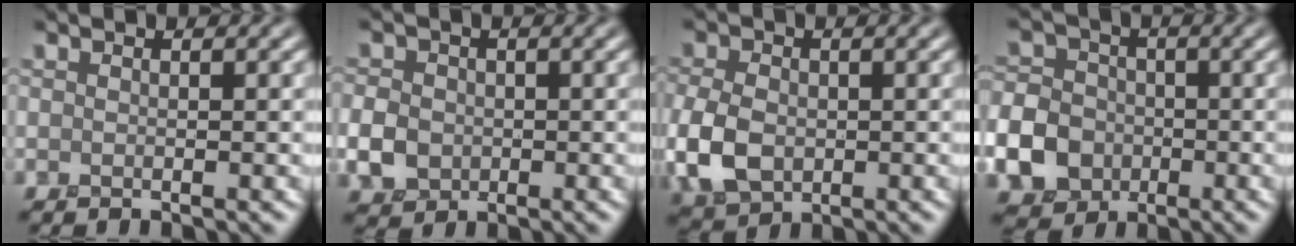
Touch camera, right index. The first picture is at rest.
{"total": 3.2, "force": [-0.6, 2.7, 1.5], "torque": [-0.033, 0.003, -0.016]}
{"total": 5.9, "force": [-1.0, 4.2, 4.0], "torque": [-0.103, -0.005, -0.025]}
{"total": 12.9, "force": [-4.7, 11.4, 3.9], "torque": [-0.114, -0.031, -0.108]}